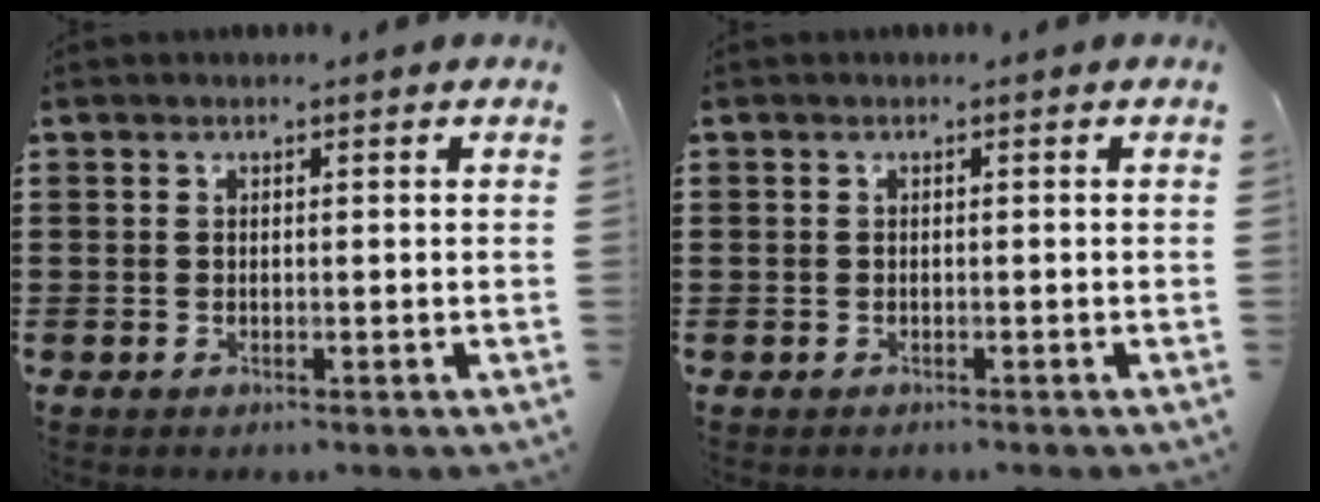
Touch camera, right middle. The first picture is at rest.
{"total": 0.5, "force": [-0.4, 0.3, 0.0], "torque": [0.000, 0.002, -0.009]}